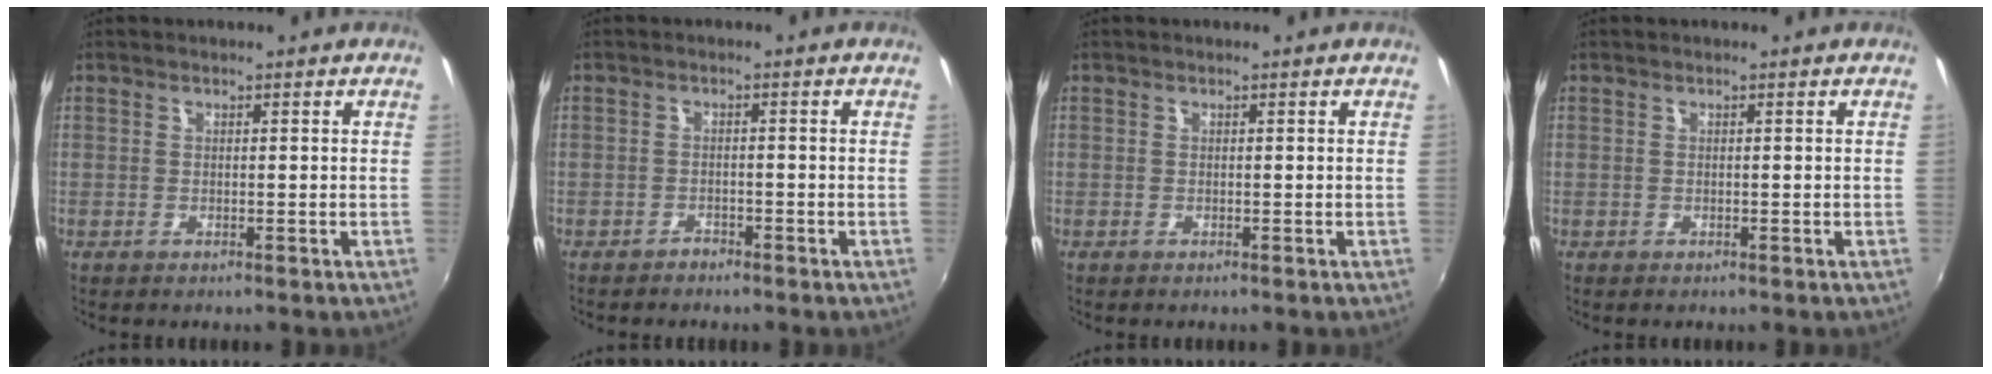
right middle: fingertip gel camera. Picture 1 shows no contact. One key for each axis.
{"total": 1.5, "fx": -1.4, "fy": 0.5, "fz": 0.1, "tx": -0.008, "ty": 0.001, "tz": -0.023}
{"total": 0.0}
{"total": 0.0}